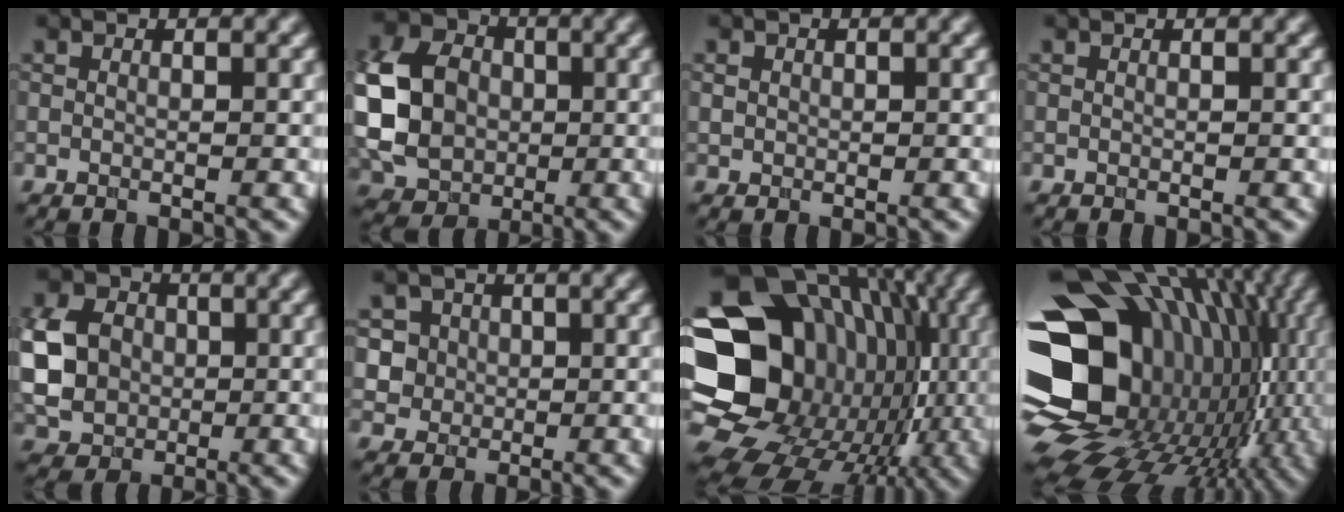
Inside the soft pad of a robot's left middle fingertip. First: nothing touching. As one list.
[{"total": 9.3, "force": [-0.4, 7.3, 5.7], "torque": [-0.139, 0.010, -0.019]}, {"total": 0.6, "force": [0.1, 0.6, 0.1], "torque": [0.001, -0.002, 0.004]}, {"total": 0.0}, {"total": 6.3, "force": [-0.1, 5.2, 3.5], "torque": [-0.087, 0.009, -0.009]}, {"total": 4.5, "force": [1.4, 4.1, 1.4], "torque": [-0.014, 0.015, 0.018]}, {"total": 22.1, "force": [-1.9, 18.9, 11.2], "torque": [-0.188, -0.001, -0.052]}, {"total": 19.8, "force": [-0.5, 15.2, 12.6], "torque": [-0.218, 0.000, 0.005]}]